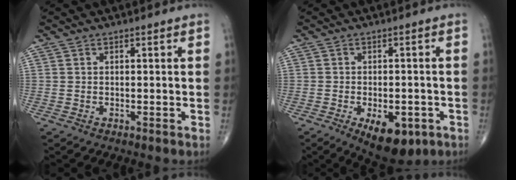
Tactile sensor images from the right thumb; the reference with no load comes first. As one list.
[{"total": 9.9, "force": [-4.3, 5.1, 7.4], "torque": [-0.091, 0.002, -0.051]}]